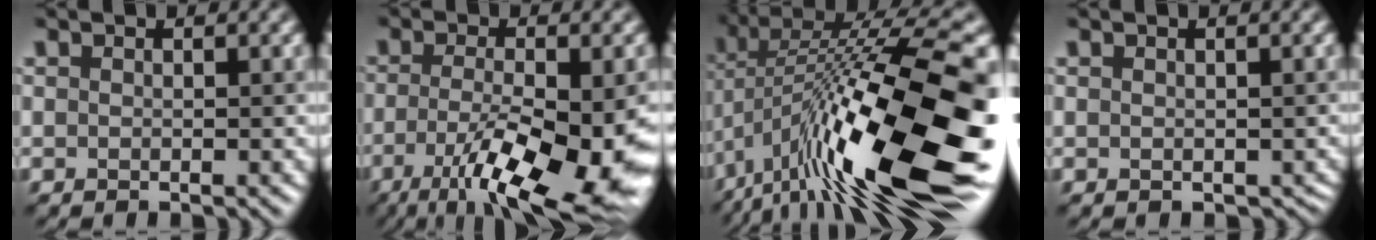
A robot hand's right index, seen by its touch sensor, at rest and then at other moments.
{"total": 12.5, "force": [-5.2, 3.6, 10.8], "torque": [-0.194, -0.030, -0.079]}
{"total": 17.7, "force": [-5.6, 5.3, 16.0], "torque": [-0.279, 0.019, -0.100]}
{"total": 0.9, "force": [0.0, 0.8, 0.4], "torque": [-0.009, -0.005, 0.004]}